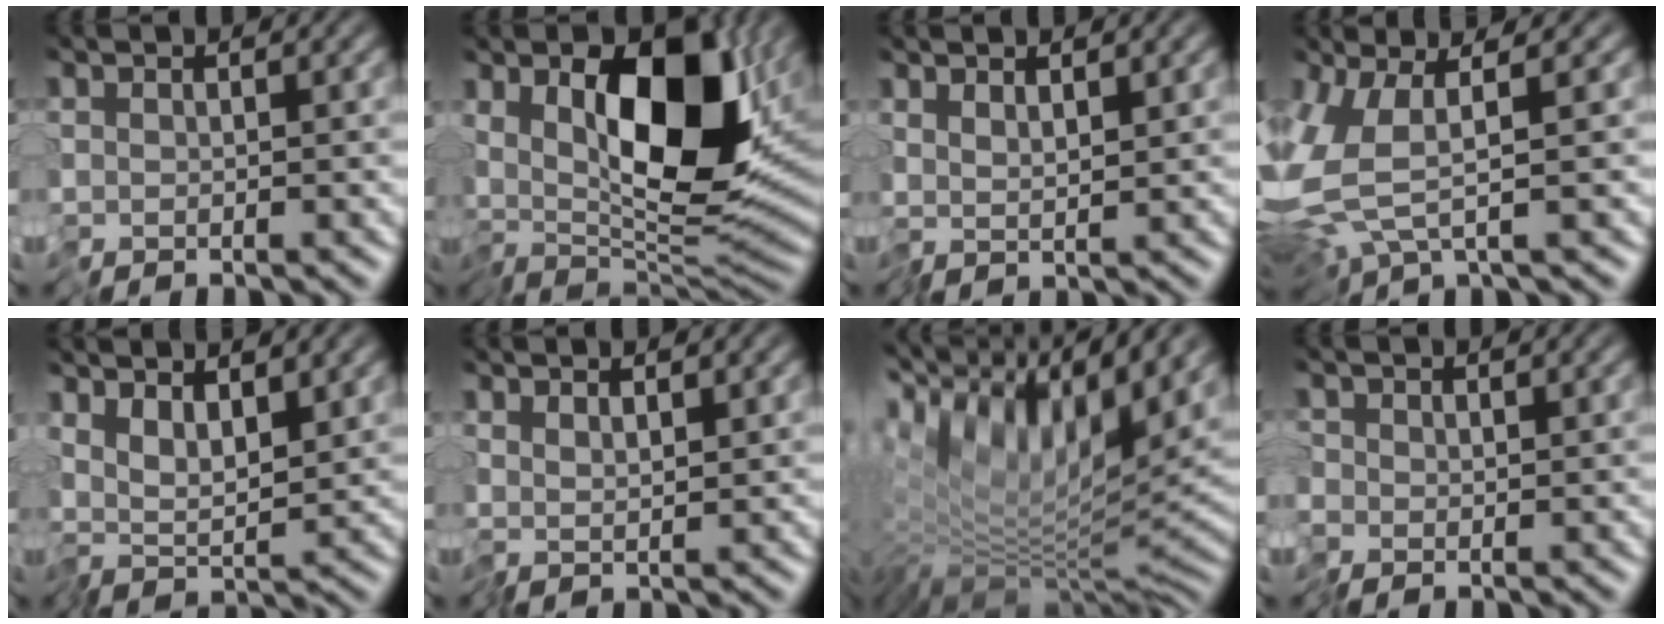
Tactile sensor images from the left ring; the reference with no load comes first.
{"total": 13.7, "force": [3.5, 6.4, 11.5], "torque": [-0.186, -0.006, 0.043]}
{"total": 1.4, "force": [0.8, 0.5, 1.0], "torque": [-0.022, -0.001, 0.014]}
{"total": 6.1, "force": [-0.8, 2.6, 5.5], "torque": [-0.146, -0.021, -0.010]}
{"total": 3.6, "force": [1.3, 1.4, 3.1], "torque": [-0.068, -0.005, 0.017]}
{"total": 1.1, "force": [0.7, 0.4, 0.8], "torque": [-0.020, -0.001, 0.011]}
{"total": 13.8, "force": [3.0, 5.9, 12.1], "torque": [-0.223, 0.004, 0.060]}
{"total": 1.0, "force": [-0.2, 1.0, 0.0], "torque": [-0.003, -0.002, -0.008]}